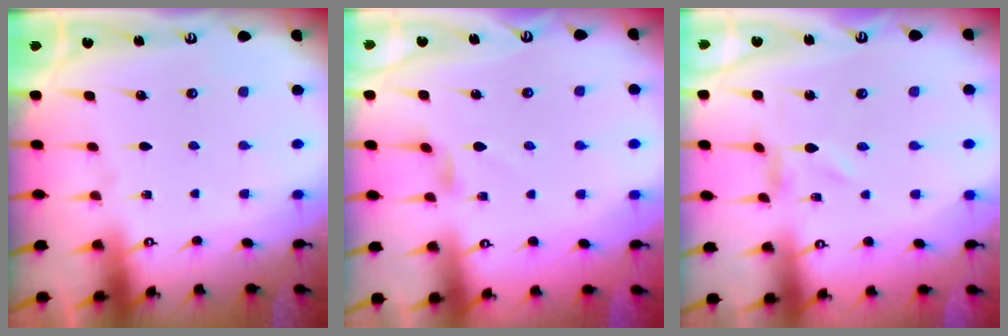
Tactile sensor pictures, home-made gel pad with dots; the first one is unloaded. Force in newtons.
{"total": 2.7, "press": 2.6, "slide": 0.4}
{"total": 0.0}